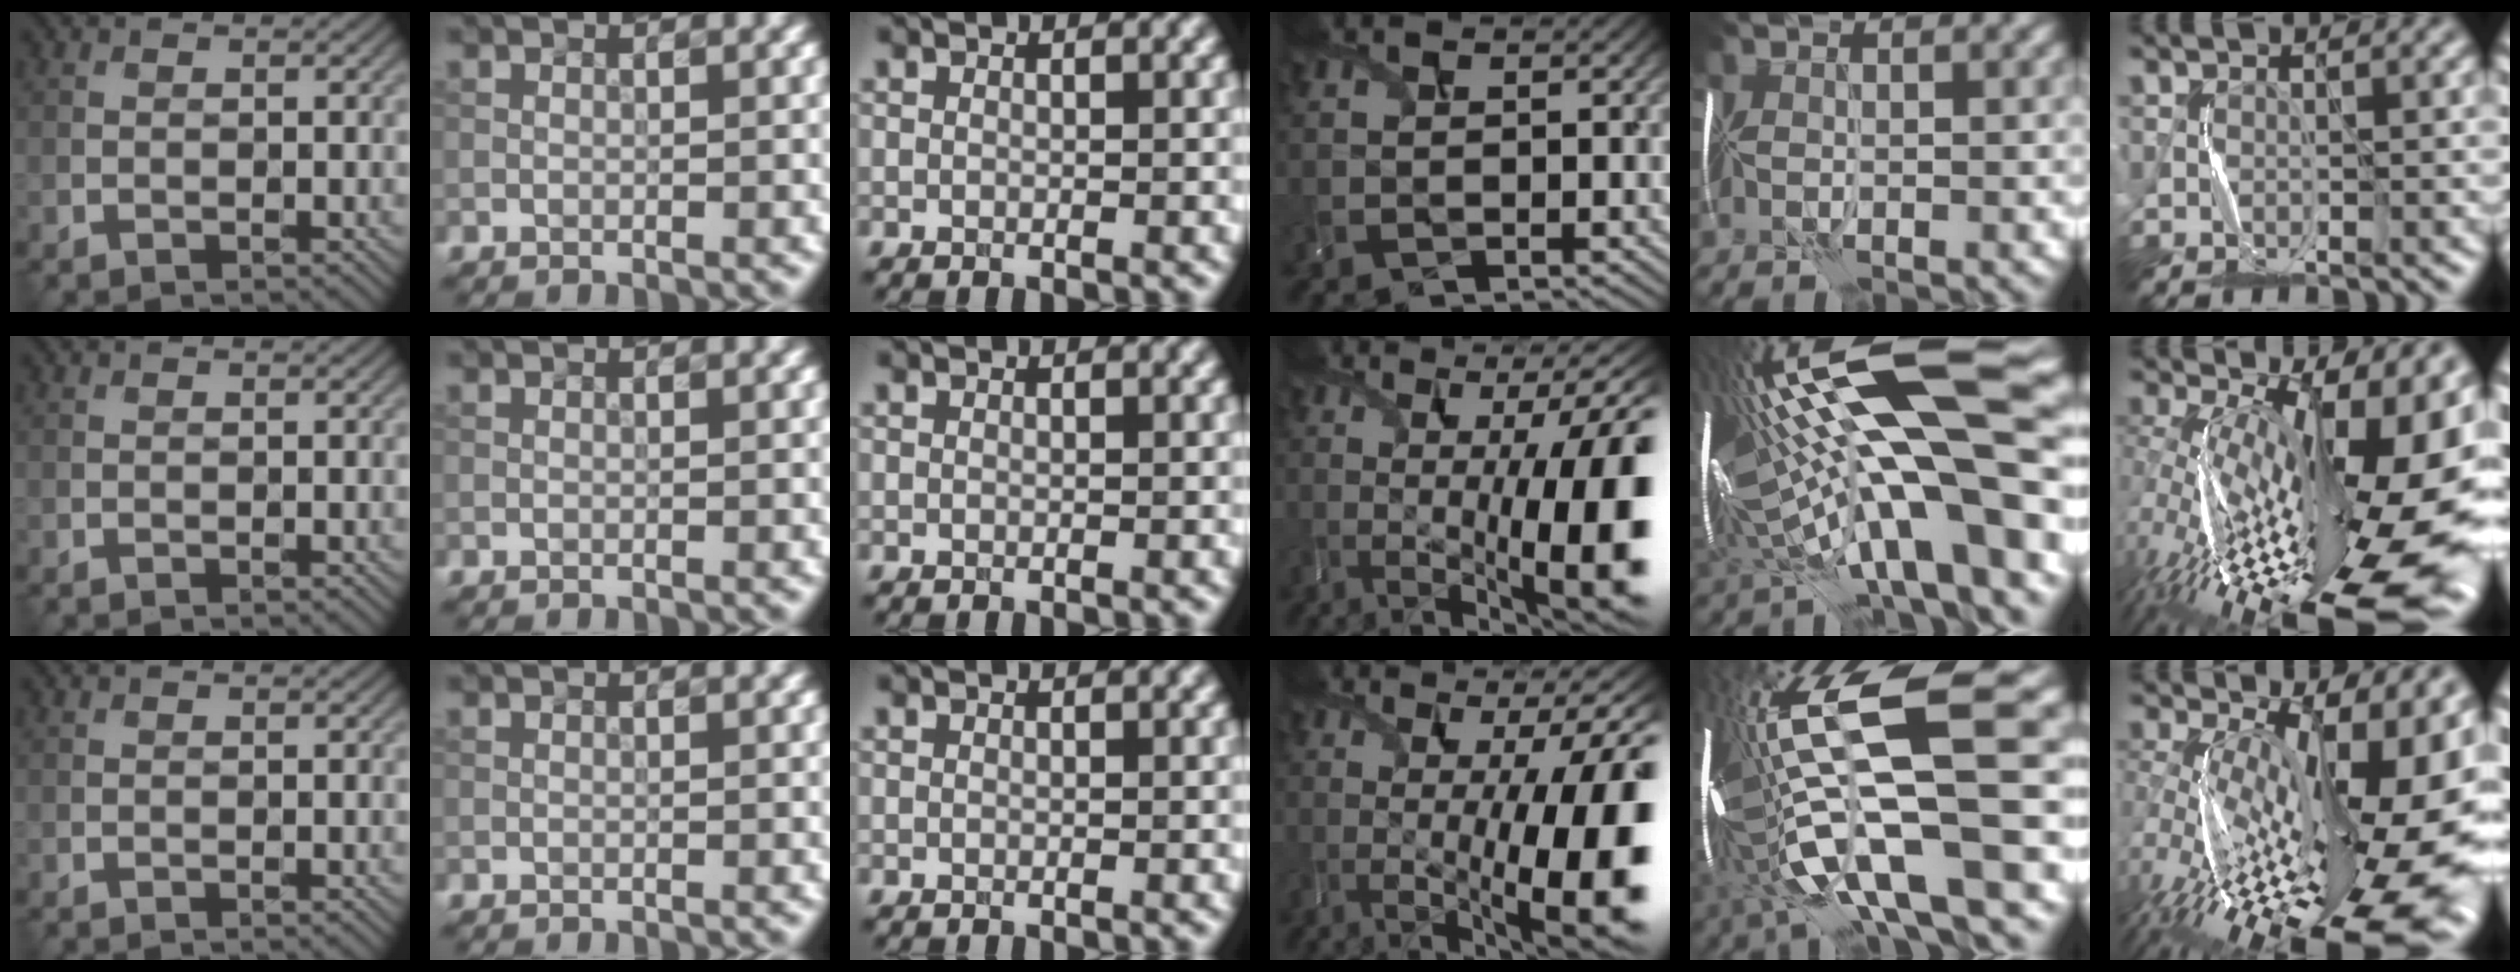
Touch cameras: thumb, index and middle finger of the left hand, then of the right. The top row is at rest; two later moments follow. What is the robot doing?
{"motion": "shake", "object": "plastic piggy bank"}